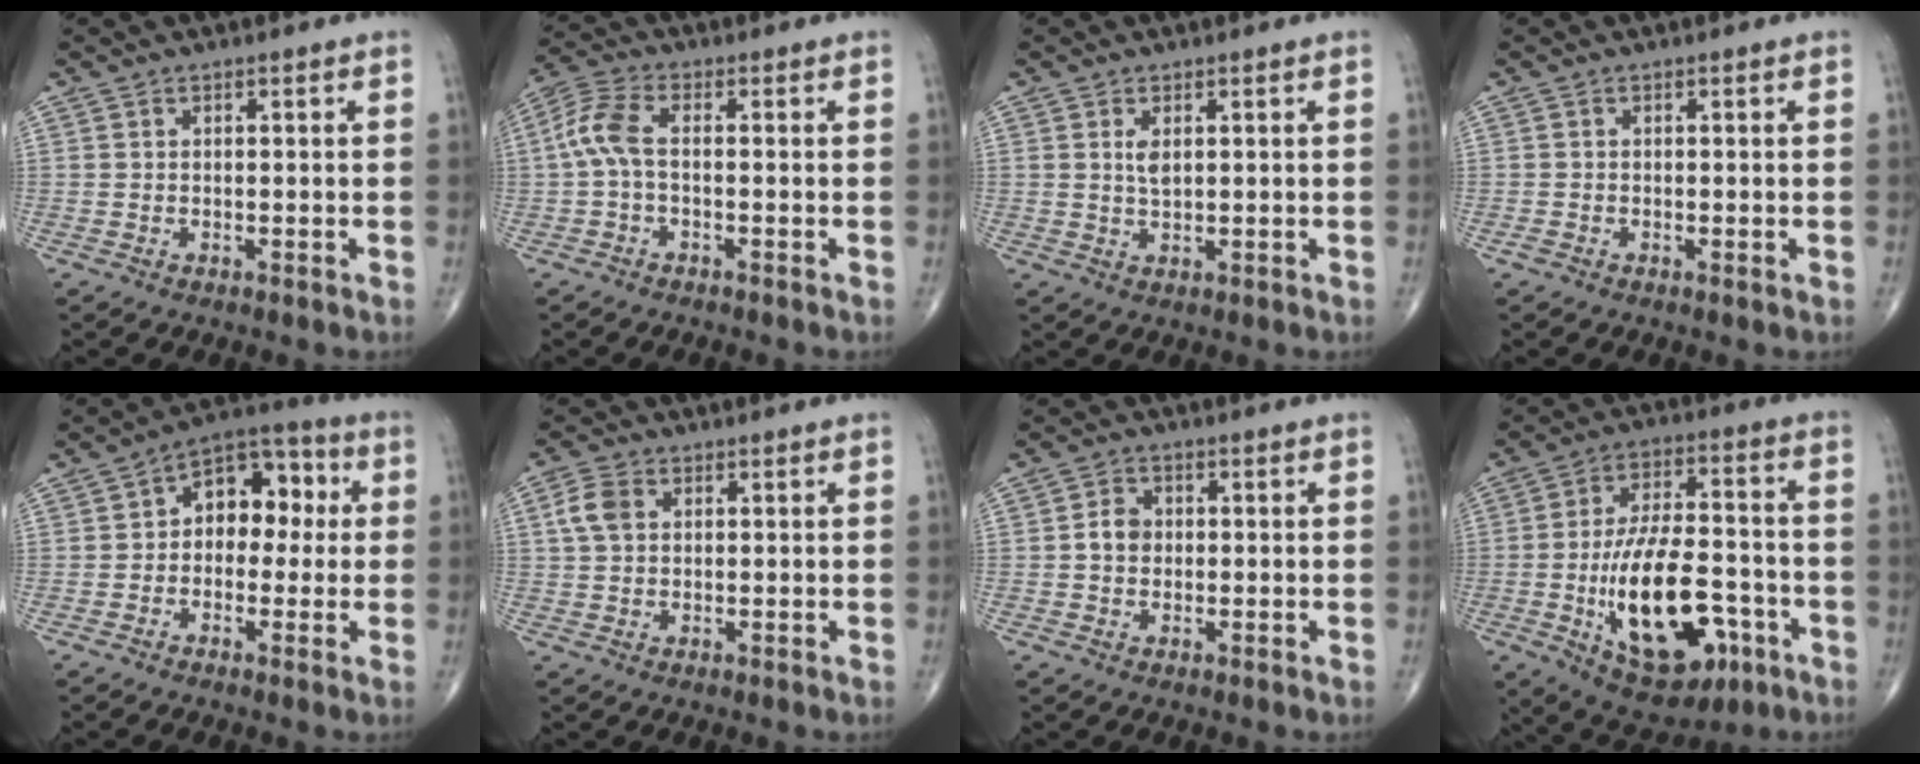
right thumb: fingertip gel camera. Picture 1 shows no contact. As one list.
[{"total": 6.1, "force": [-0.4, 2.7, 5.5], "torque": [-0.135, 0.020, -0.018]}, {"total": 4.0, "force": [0.9, 2.3, 3.2], "torque": [-0.054, -0.007, 0.018]}, {"total": 0.8, "force": [-0.4, 0.4, 0.6], "torque": [-0.012, -0.003, -0.011]}, {"total": 11.2, "force": [1.1, 7.7, 8.2], "torque": [-0.074, 0.034, 0.001]}, {"total": 4.6, "force": [1.1, 3.3, 3.0], "torque": [-0.063, 0.008, 0.019]}, {"total": 3.5, "force": [0.0, 2.9, 2.0], "torque": [-0.026, 0.009, -0.007]}, {"total": 21.6, "force": [-6.8, 10.6, 17.5], "torque": [-0.269, 0.029, -0.093]}]